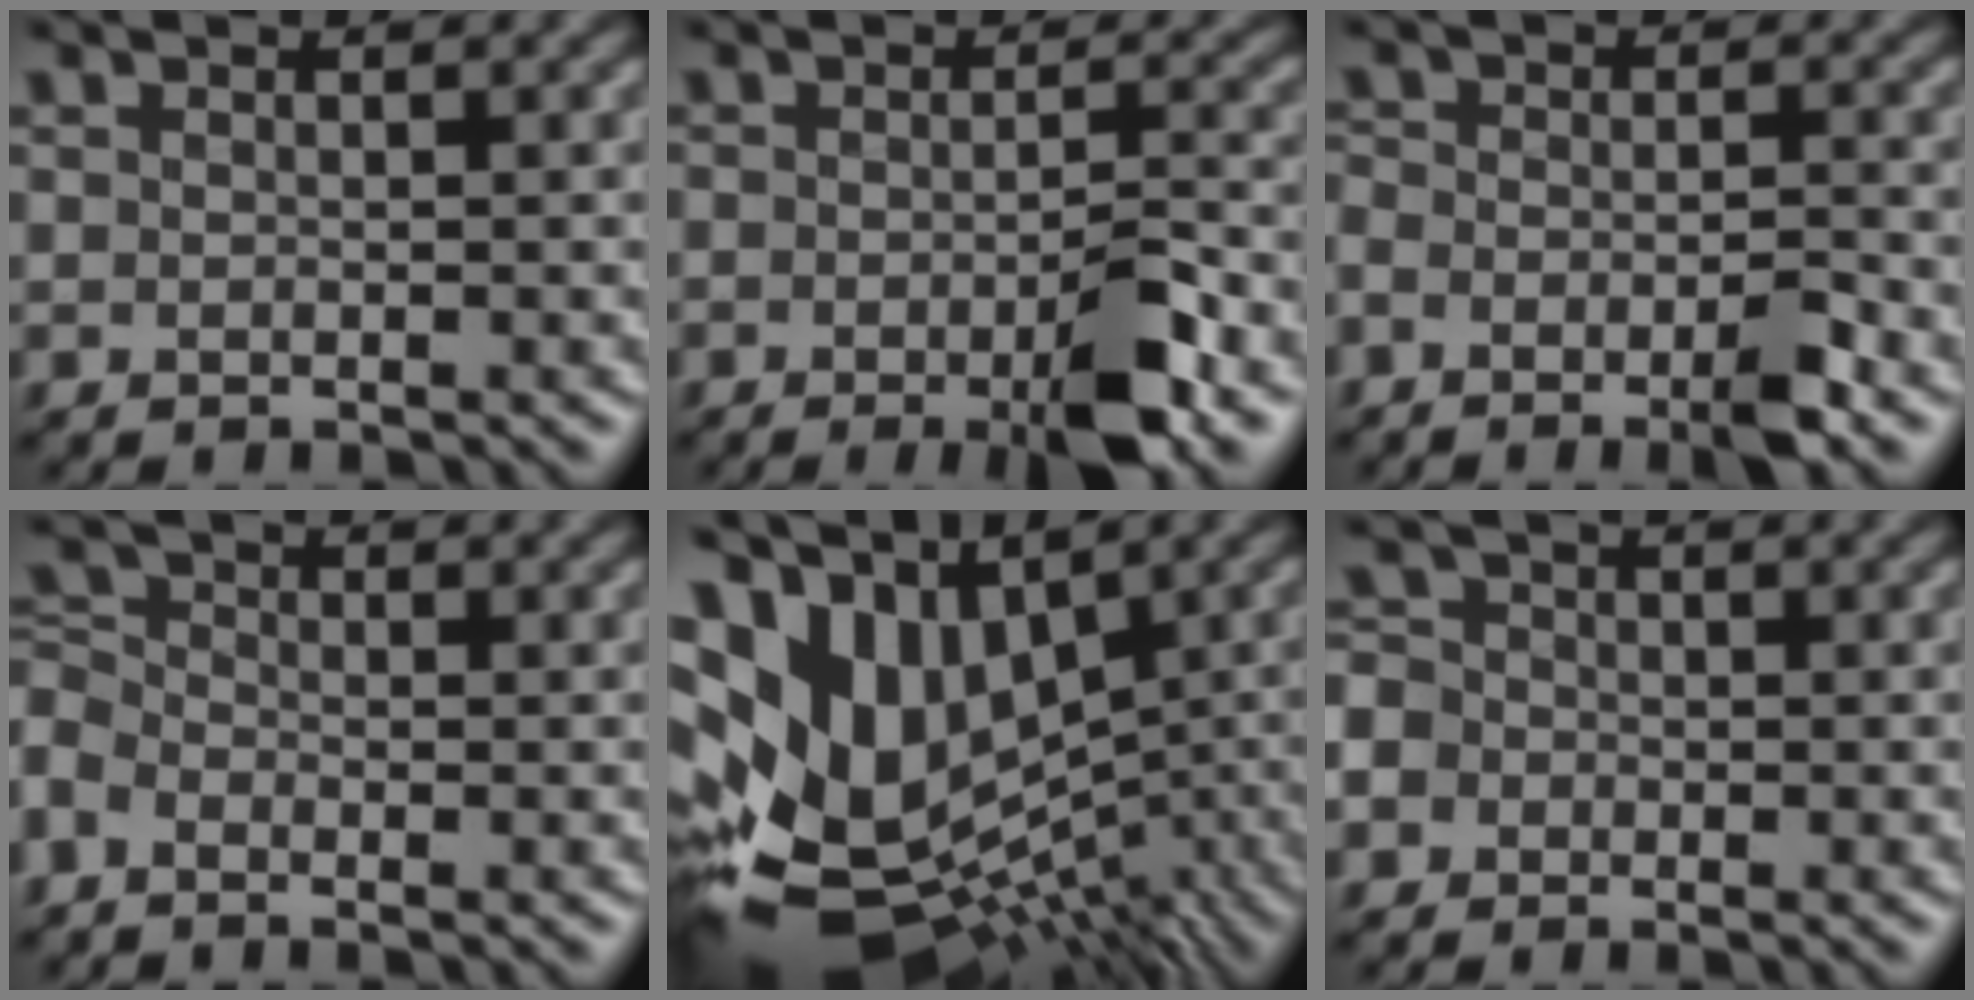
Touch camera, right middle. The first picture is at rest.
{"total": 4.3, "force": [-2.2, 0.7, 3.6], "torque": [-0.059, 0.003, -0.033]}
{"total": 3.2, "force": [-2.6, 0.4, 1.9], "torque": [-0.042, 0.003, -0.045]}
{"total": 1.9, "force": [-1.4, 1.0, 0.8], "torque": [-0.034, 0.007, -0.036]}
{"total": 13.1, "force": [1.8, 8.8, 9.5], "torque": [-0.199, 0.005, 0.070]}
{"total": 2.7, "force": [-1.3, 2.3, 0.2], "torque": [-0.004, 0.015, -0.034]}